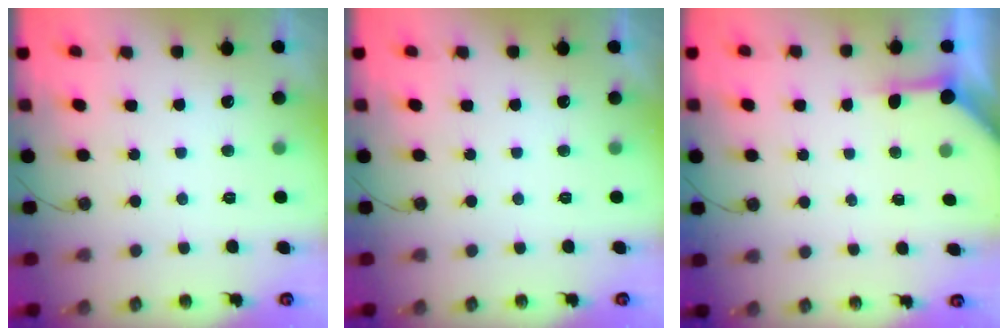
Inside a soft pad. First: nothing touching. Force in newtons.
{"total": 0.0}
{"total": 4.0, "press": 4.0, "slide": 0.5}